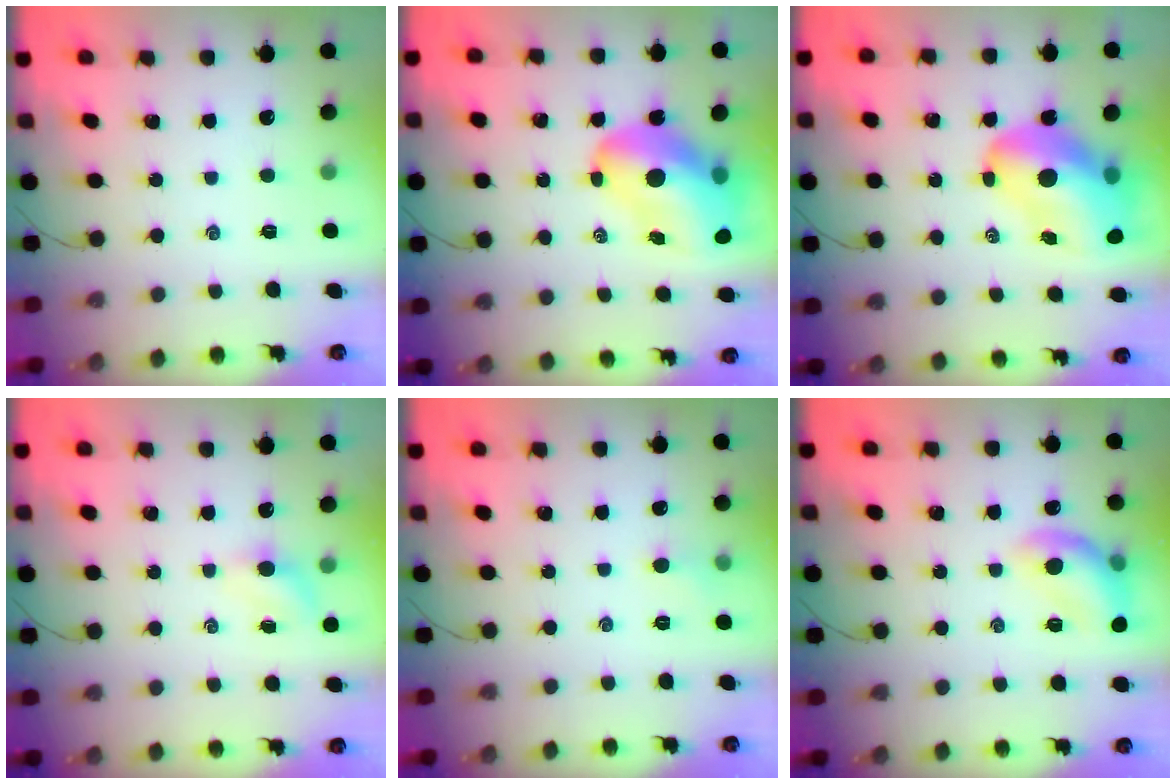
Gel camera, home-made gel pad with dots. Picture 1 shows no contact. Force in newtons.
{"total": 15.2, "press": 14.6, "slide": 4.2}
{"total": 15.2, "press": 14.6, "slide": 4.2}
{"total": 4.3, "press": 4.1, "slide": 1.3}
{"total": 4.1, "press": 3.9, "slide": 1.3}
{"total": 13.0, "press": 12.9, "slide": 1.0}